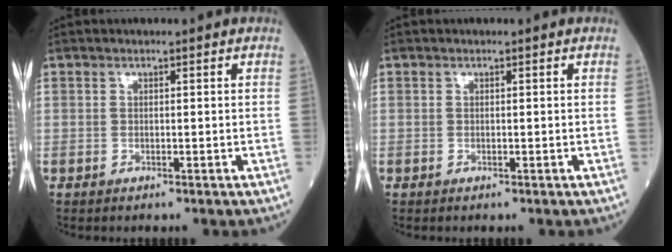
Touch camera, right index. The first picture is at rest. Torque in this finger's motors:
{"motor_torque": [0.00, 0.00, -0.04, 0.01]}